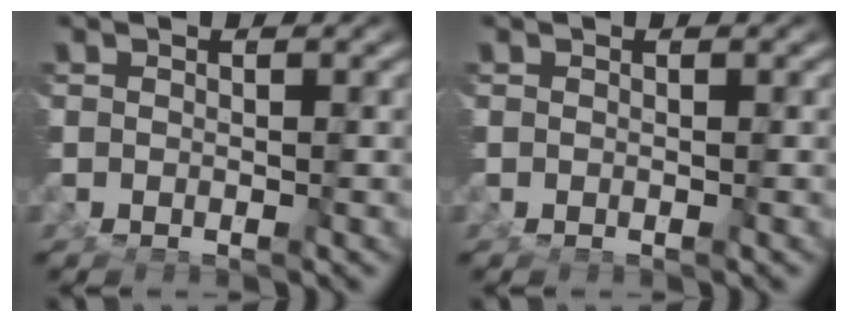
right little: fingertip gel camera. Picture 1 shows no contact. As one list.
[{"total": 0.0}]